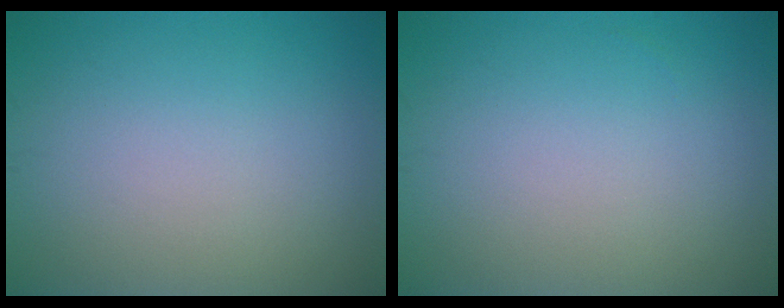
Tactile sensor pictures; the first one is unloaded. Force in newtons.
{"total": 0.0}